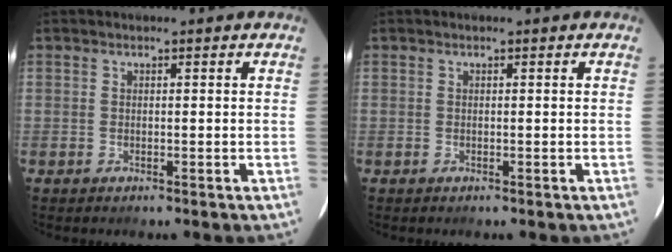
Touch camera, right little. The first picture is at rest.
{"total": 0.0}